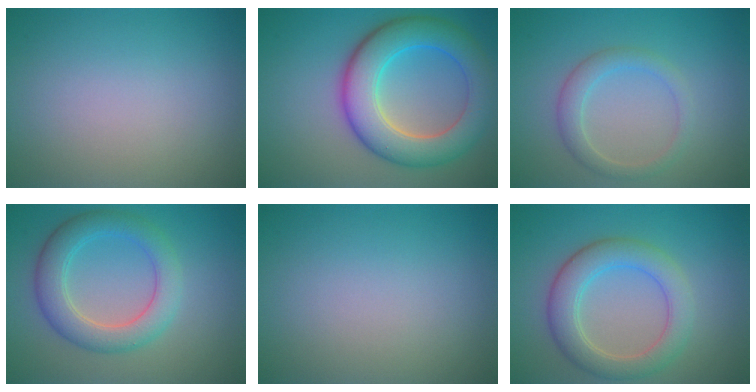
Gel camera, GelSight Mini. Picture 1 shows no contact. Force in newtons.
{"total": 8.3, "press": 8.3, "slide": 0.1}
{"total": 2.4, "press": 2.4, "slide": 0.0}
{"total": 4.9, "press": 4.9, "slide": 0.4}
{"total": 0.0}
{"total": 5.0, "press": 5.0, "slide": 0.4}